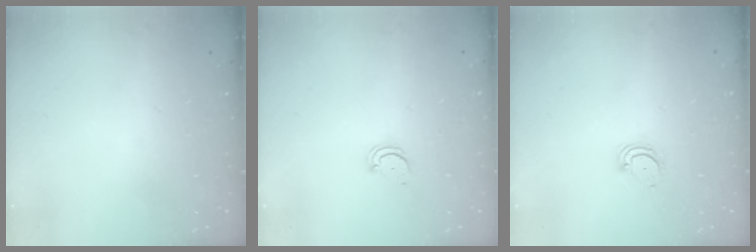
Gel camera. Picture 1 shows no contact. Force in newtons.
{"total": 2.5, "press": 2.5, "slide": 0.3}
{"total": 3.9, "press": 3.9, "slide": 0.2}